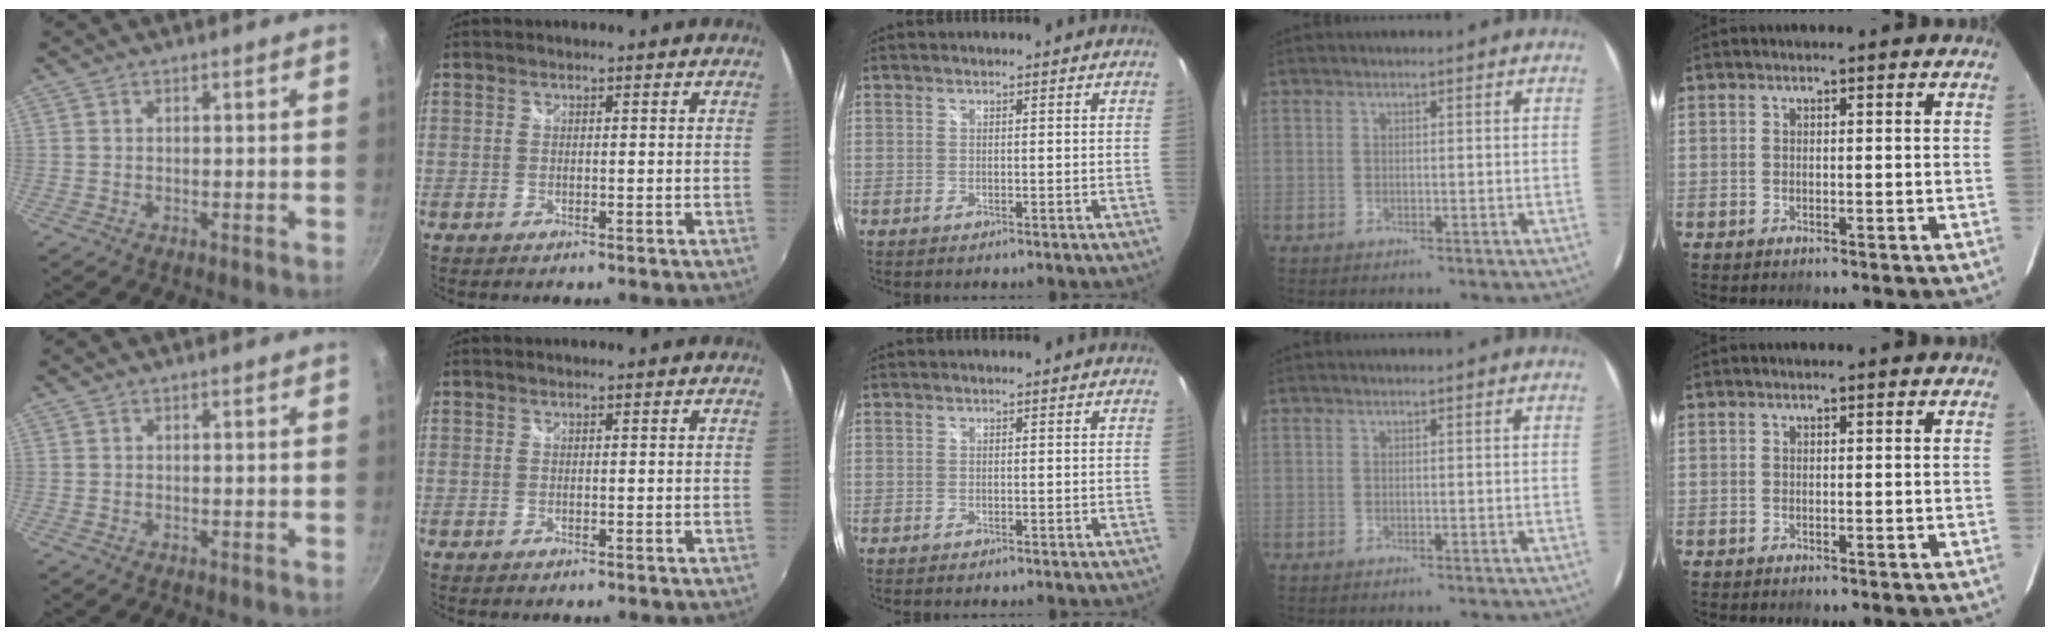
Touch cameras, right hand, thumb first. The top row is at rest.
{}